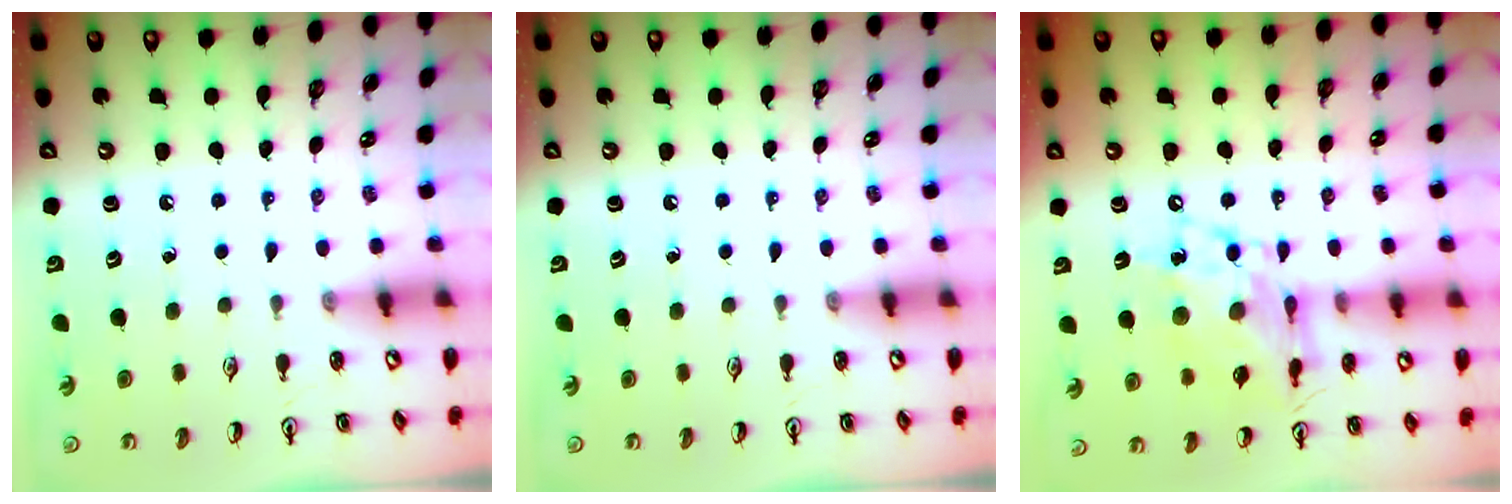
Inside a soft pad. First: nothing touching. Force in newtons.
{"total": 0.0}
{"total": 13.0, "press": 12.9, "slide": 0.9}